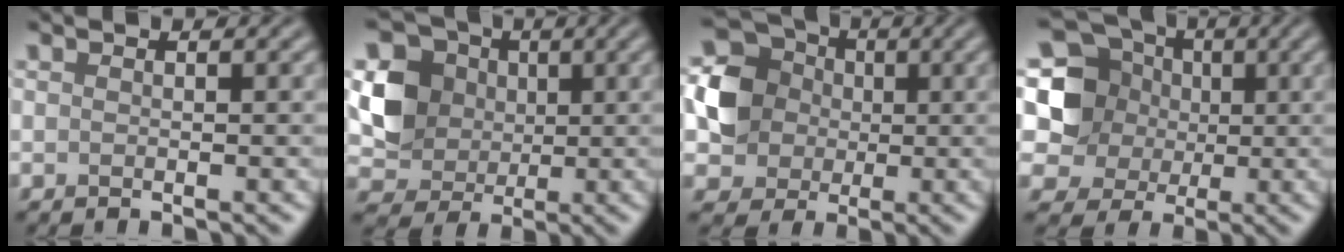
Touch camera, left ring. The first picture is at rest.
{"total": 5.6, "force": [0.6, 5.0, 2.5], "torque": [-0.050, 0.005, 0.007]}
{"total": 5.9, "force": [0.5, 5.3, 2.4], "torque": [-0.044, 0.005, 0.005]}
{"total": 9.2, "force": [1.3, 8.3, 3.8], "torque": [-0.092, 0.023, -0.001]}